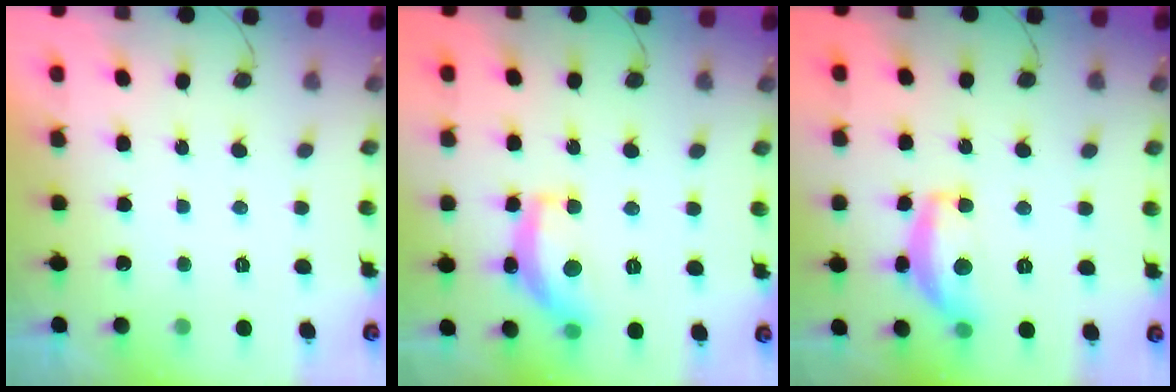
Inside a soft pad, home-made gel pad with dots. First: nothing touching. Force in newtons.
{"total": 13.7, "press": 13.6, "slide": 0.8}
{"total": 14.0, "press": 13.9, "slide": 1.0}